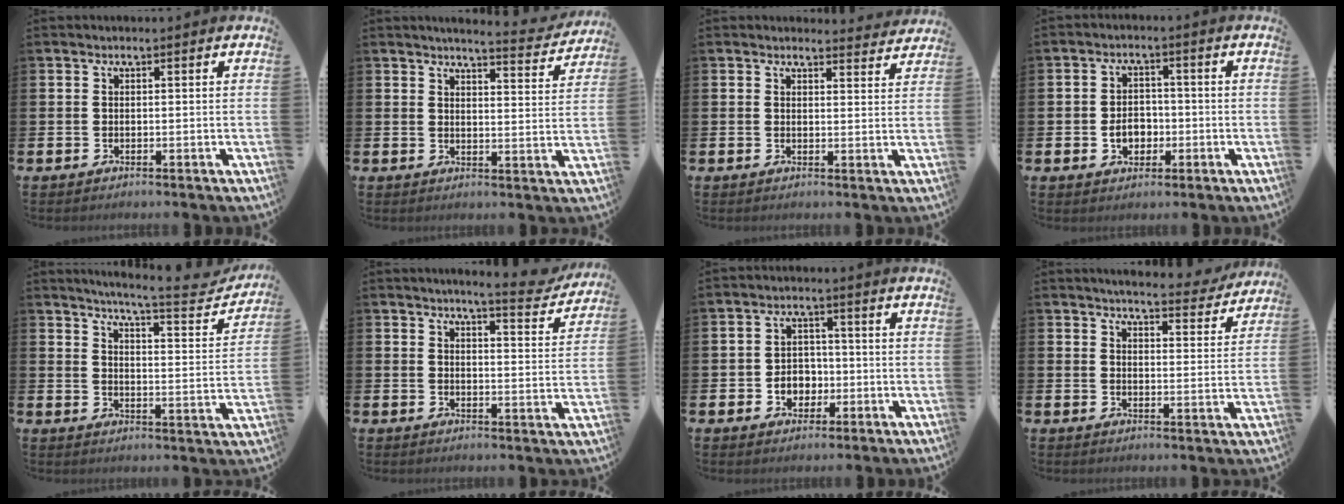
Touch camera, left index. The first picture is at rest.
{"total": 4.5, "force": [4.4, 0.1, 1.0], "torque": [-0.015, -0.034, 0.071]}
{"total": 2.8, "force": [2.7, 0.4, 0.0], "torque": [0.012, -0.021, 0.046]}
{"total": 3.8, "force": [-1.0, 2.9, 2.2], "torque": [-0.028, -0.002, -0.026]}
{"total": 6.4, "force": [5.9, 0.6, 2.5], "torque": [-0.055, -0.050, 0.091]}
{"total": 5.4, "force": [5.1, 0.2, 1.9], "torque": [-0.034, -0.032, 0.083]}
{"total": 3.7, "force": [-1.0, 3.2, 1.5], "torque": [-0.018, -0.001, -0.028]}
{"total": 5.1, "force": [4.9, 0.5, 1.0], "torque": [-0.027, -0.033, 0.085]}